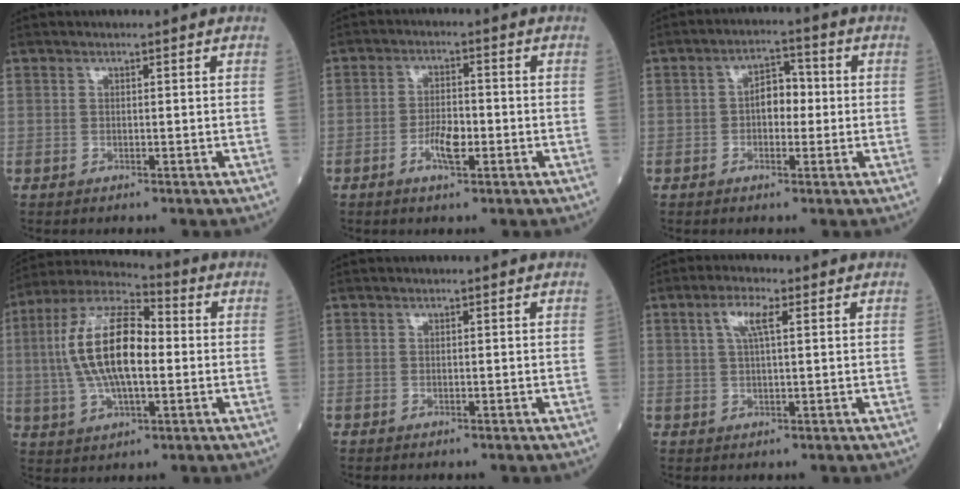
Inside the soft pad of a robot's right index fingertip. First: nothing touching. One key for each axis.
{"total": 4.3, "fx": -1.7, "fy": 1.4, "fz": 3.7, "tx": -0.072, "ty": 0.004, "tz": -0.031}
{"total": 4.7, "fx": -0.2, "fy": 2.8, "fz": 3.8, "tx": -0.061, "ty": 0.019, "tz": -0.006}
{"total": 15.0, "fx": 0.5, "fy": 5.5, "fz": 13.9, "tx": -0.287, "ty": 0.020, "tz": 0.006}
{"total": 0.0}
{"total": 4.1, "fx": 1.5, "fy": 0.8, "fz": 3.7, "tx": -0.077, "ty": 0.010, "tz": 0.030}